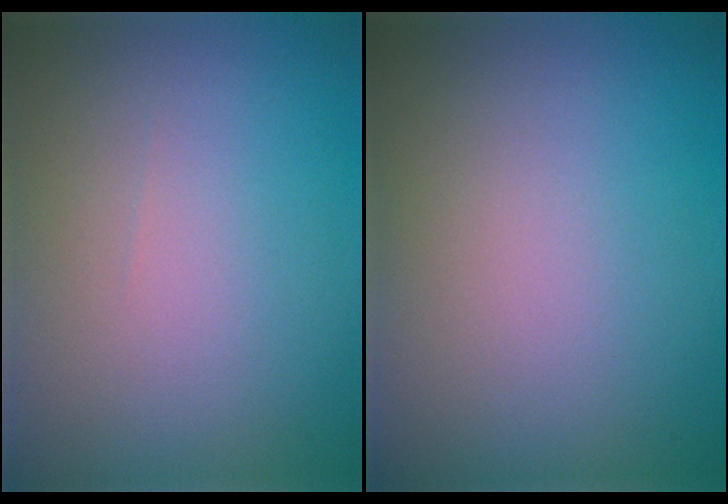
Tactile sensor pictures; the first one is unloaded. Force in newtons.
{"total": 0.0}